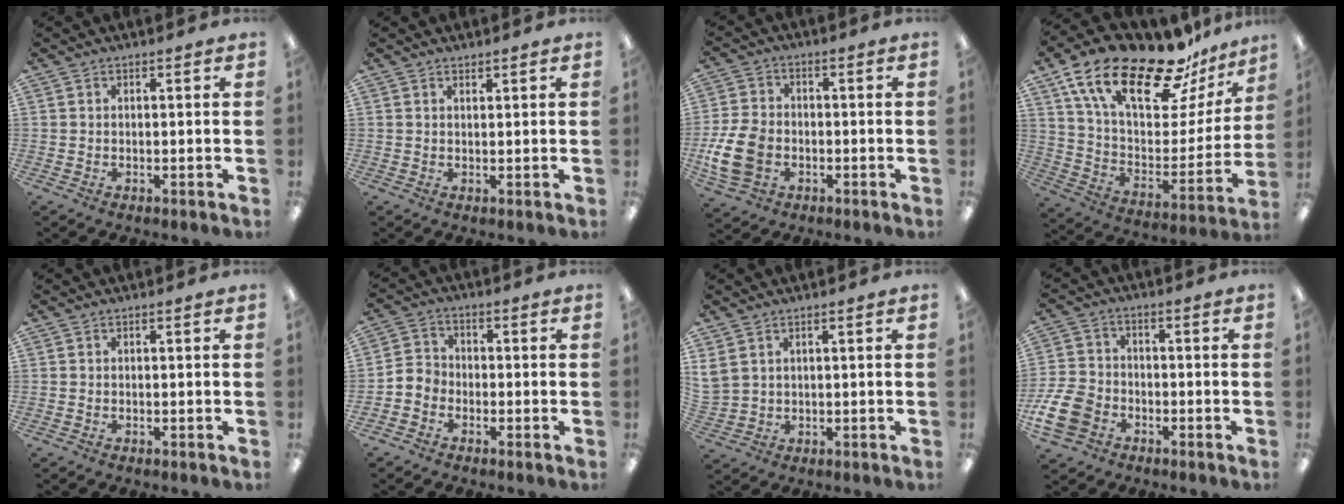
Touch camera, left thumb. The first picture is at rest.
{"total": 0.9, "force": [0.9, 0.1, 0.1], "torque": [-0.003, -0.001, 0.016]}
{"total": 10.5, "force": [-3.2, 7.4, 6.7], "torque": [-0.157, 0.005, -0.056]}
{"total": 23.5, "force": [17.1, 8.3, 13.8], "torque": [-0.239, -0.108, 0.293]}
{"total": 0.0}
{"total": 3.9, "force": [-2.6, 2.8, 0.9], "torque": [-0.014, 0.017, -0.048]}
{"total": 3.2, "force": [1.8, 2.4, 1.0], "torque": [-0.027, -0.002, 0.037]}
{"total": 9.4, "force": [-4.3, 6.8, 4.8], "torque": [-0.114, 0.026, -0.079]}